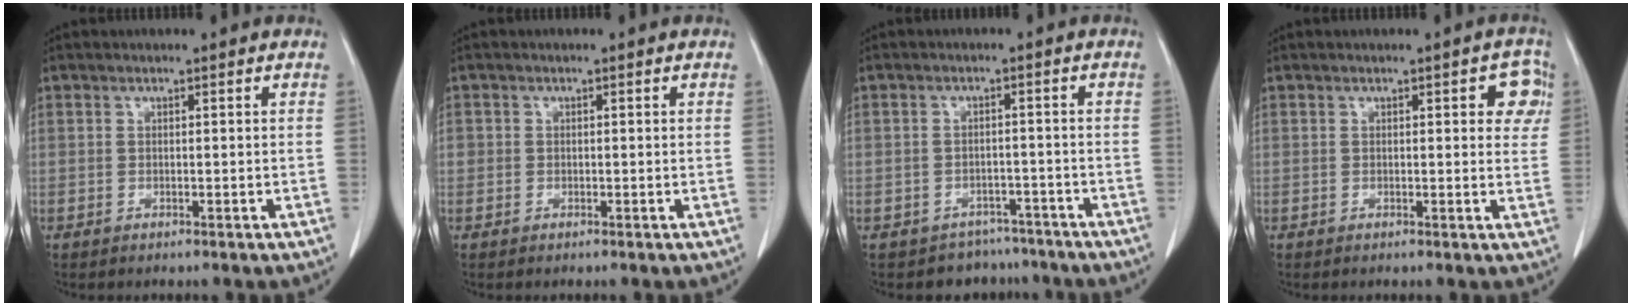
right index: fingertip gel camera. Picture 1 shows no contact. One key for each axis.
{"total": 0.9, "fx": 0.0, "fy": 0.9, "fz": 0.1, "tx": 0.007, "ty": 0.004, "tz": -0.002}
{"total": 5.5, "fx": -4.3, "fy": 3.3, "fz": -0.8, "tx": 0.022, "ty": 0.026, "tz": -0.060}
{"total": 4.1, "fx": 1.4, "fy": 1.6, "fz": 3.6, "tx": -0.025, "ty": 0.006, "tz": 0.007}